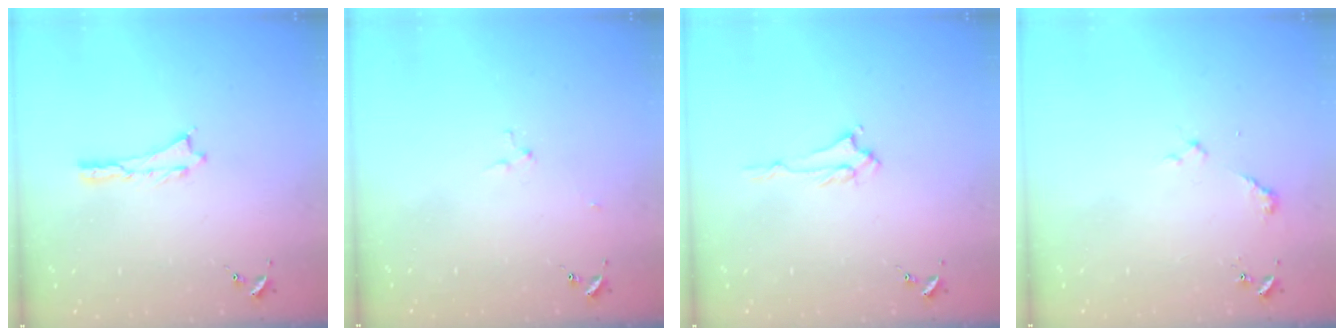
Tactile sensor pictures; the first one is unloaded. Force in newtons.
{"total": 2.9, "press": 2.9, "slide": 0.3}
{"total": 1.4, "press": 1.4, "slide": 0.3}
{"total": 2.4, "press": 2.3, "slide": 0.3}